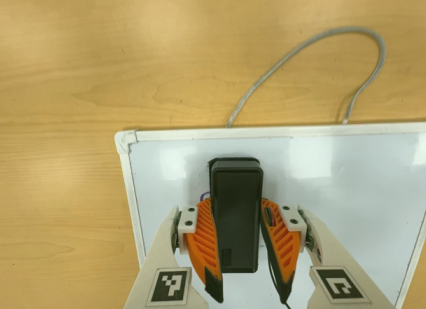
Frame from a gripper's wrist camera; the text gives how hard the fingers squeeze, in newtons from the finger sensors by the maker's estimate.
{"total": 12.0, "left": 11.8, "right": 12.2}